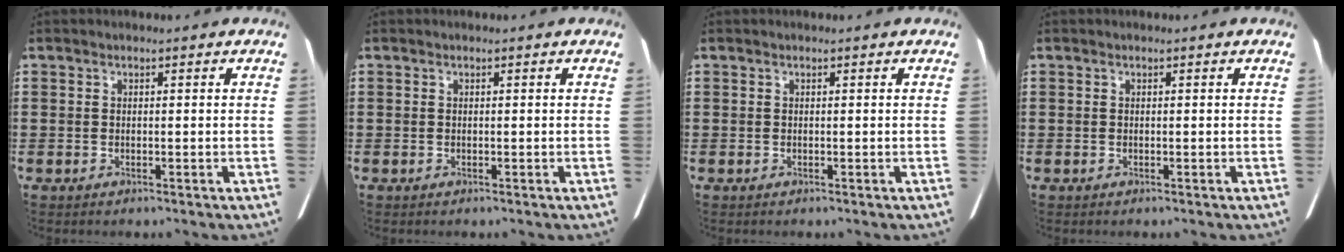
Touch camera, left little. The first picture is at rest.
{"total": 0.0}
{"total": 0.0}
{"total": 0.0}